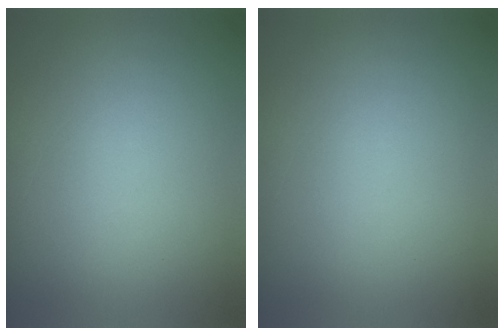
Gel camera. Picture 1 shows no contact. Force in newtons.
{"total": 0.0}